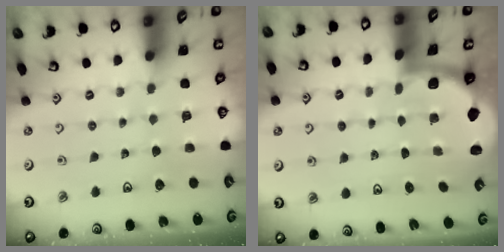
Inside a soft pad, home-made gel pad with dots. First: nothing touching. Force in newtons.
{"total": 1.8, "press": 1.7, "slide": 0.3}